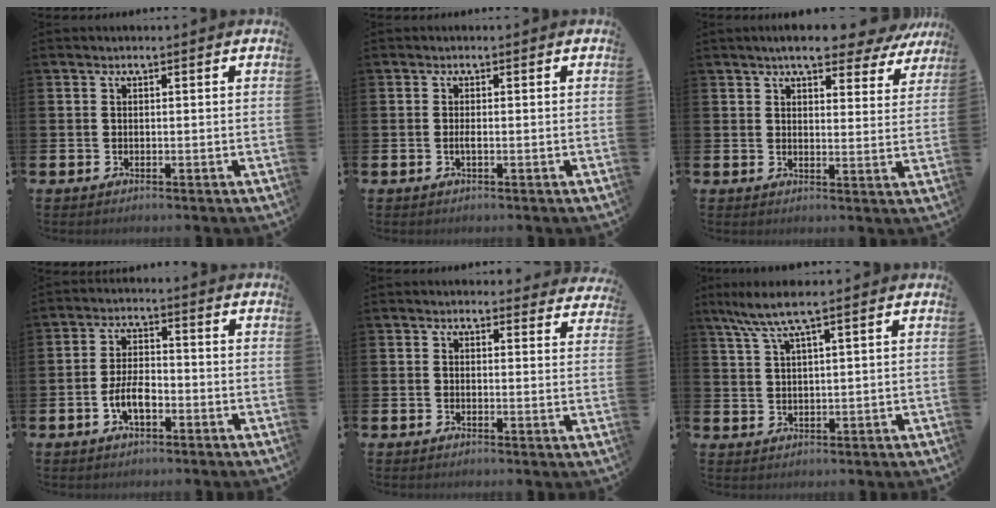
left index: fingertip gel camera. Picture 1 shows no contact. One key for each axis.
{"total": 0.8, "fx": -0.2, "fy": 0.2, "fz": 0.8, "tx": -0.022, "ty": 0.002, "tz": -0.003}
{"total": 7.2, "fx": 6.4, "fy": 1.7, "fz": 2.8, "tx": -0.062, "ty": -0.024, "tz": 0.114}
{"total": 4.5, "fx": -1.6, "fy": 2.2, "fz": 3.6, "tx": -0.070, "ty": 0.007, "tz": -0.032}
{"total": 2.5, "fx": 2.4, "fy": 0.5, "fz": 0.0, "tx": 0.009, "ty": -0.014, "tz": 0.042}
{"total": 6.0, "fx": 4.4, "fy": 0.5, "fz": 4.0, "tx": -0.091, "ty": -0.004, "tz": 0.078}